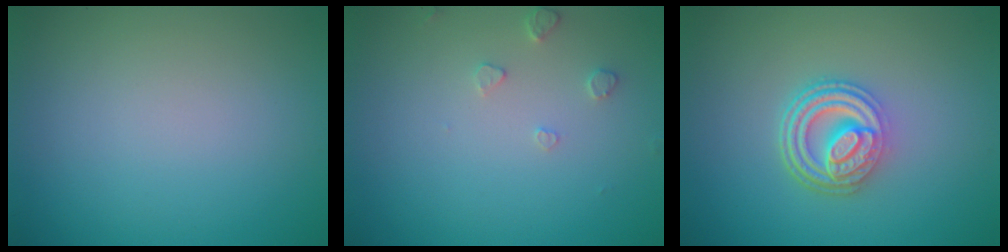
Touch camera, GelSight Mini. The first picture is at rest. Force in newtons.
{"total": 1.2, "press": 1.2, "slide": 0.2}
{"total": 4.9, "press": 3.7, "slide": 3.1}